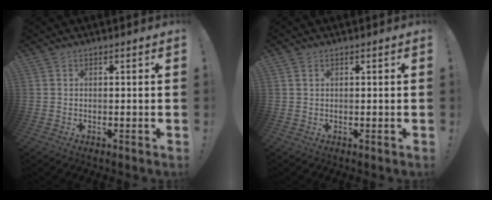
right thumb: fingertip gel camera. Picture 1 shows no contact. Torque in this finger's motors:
{"motor_torque": [-0.07, -0.06, -0.11, -0.08, 0.01]}